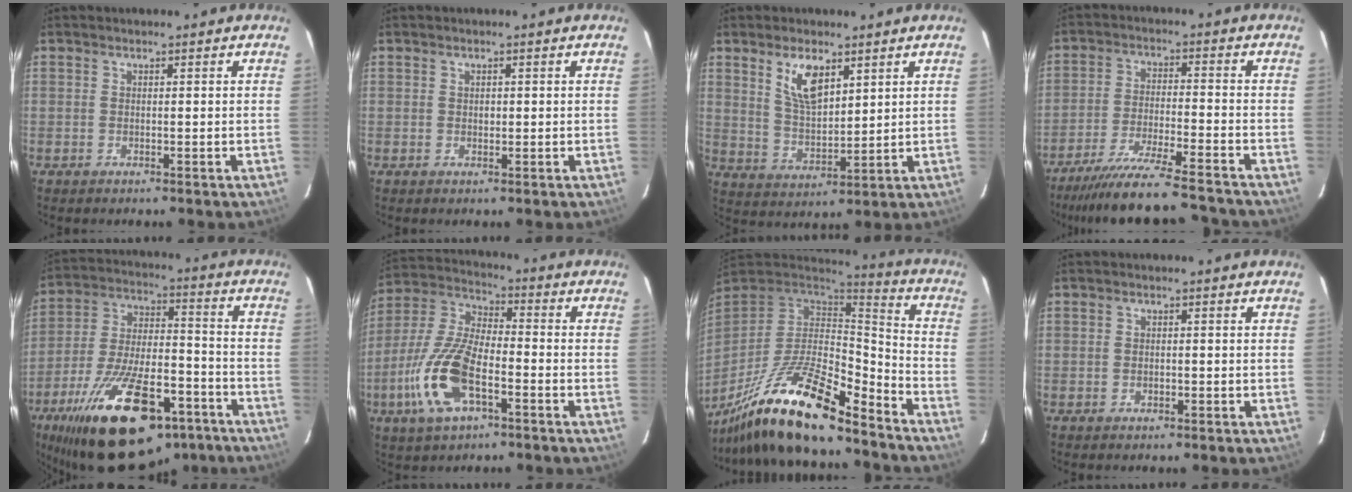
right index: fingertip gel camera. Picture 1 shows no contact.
{"total": 0.7, "force": [0.1, 0.7, 0.3], "torque": [-0.003, 0.003, 0.004]}
{"total": 8.1, "force": [4.4, 3.5, 5.8], "torque": [-0.104, 0.000, 0.094]}
{"total": 17.2, "force": [-15.7, 0.7, 7.0], "torque": [-0.147, -0.031, -0.248]}
{"total": 28.7, "force": [-18.3, 11.9, 18.6], "torque": [-0.344, -0.016, -0.276]}
{"total": 15.8, "force": [-6.2, 6.5, 13.0], "torque": [-0.289, -0.006, -0.123]}
{"total": 21.7, "force": [-15.5, 5.3, 14.1], "torque": [-0.283, -0.031, -0.279]}
{"total": 0.7, "force": [-0.3, 0.6, 0.2], "torque": [-0.001, -0.001, -0.004]}